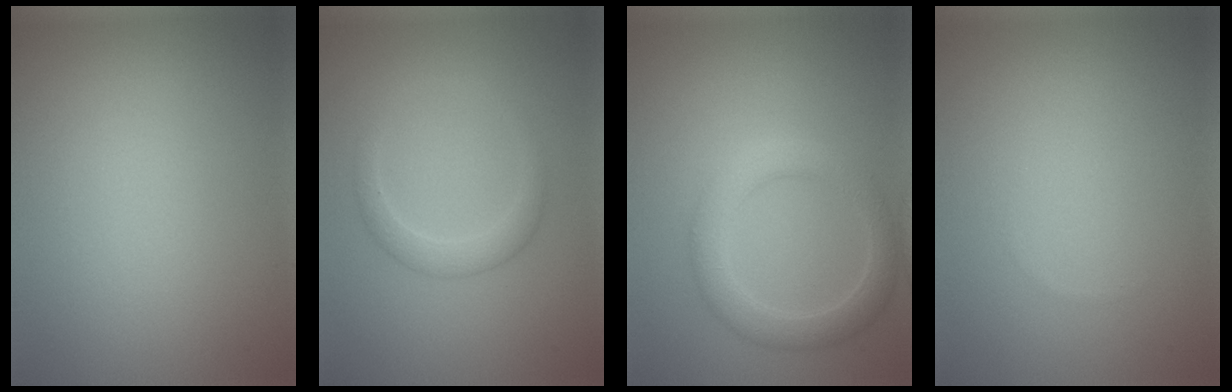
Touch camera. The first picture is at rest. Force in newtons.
{"total": 1.9, "press": 1.9, "slide": 0.1}
{"total": 3.4, "press": 3.4, "slide": 0.2}
{"total": 0.0}